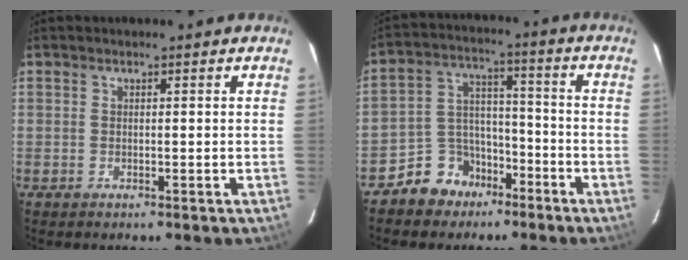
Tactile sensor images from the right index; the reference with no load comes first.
{"total": 9.1, "force": [-6.2, 6.5, 1.7], "torque": [-0.037, 0.040, -0.100]}